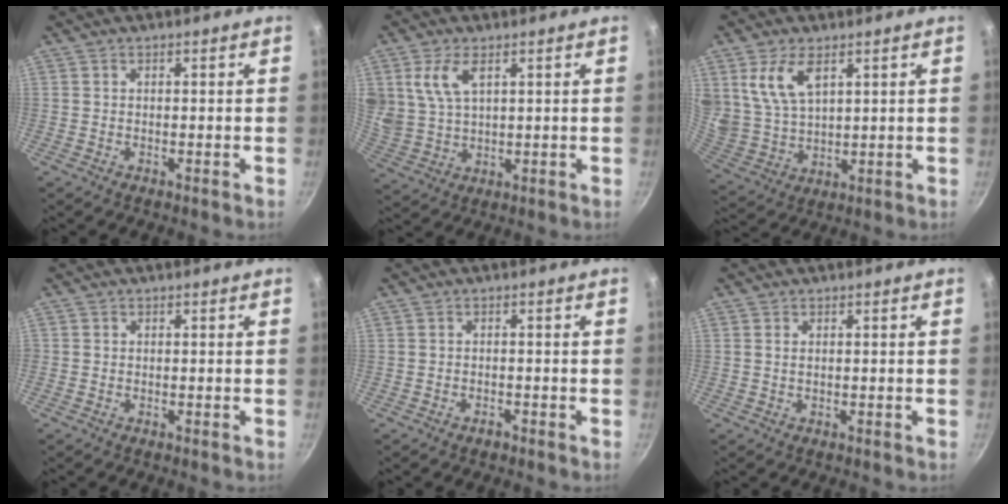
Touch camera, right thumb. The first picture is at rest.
{"total": 7.4, "force": [3.2, 4.1, 5.3], "torque": [-0.103, -0.013, 0.073]}
{"total": 9.9, "force": [4.6, 5.5, 6.9], "torque": [-0.125, -0.026, 0.105]}
{"total": 0.0}
{"total": 1.1, "force": [-0.9, 0.5, 0.4], "torque": [-0.009, 0.010, -0.013]}
{"total": 0.7, "force": [0.1, 0.3, 0.6], "torque": [-0.013, 0.000, 0.002]}